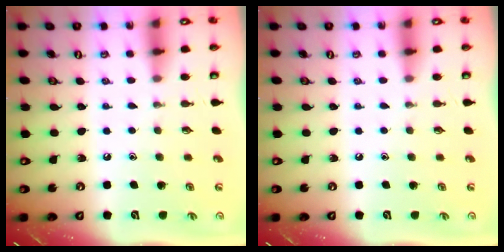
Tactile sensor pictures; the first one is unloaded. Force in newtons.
{"total": 0.0}